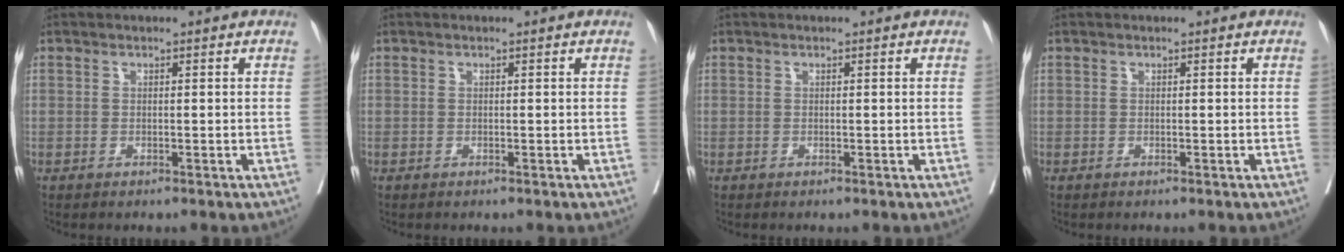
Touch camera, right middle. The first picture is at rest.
{"total": 0.0}
{"total": 0.0}
{"total": 0.0}